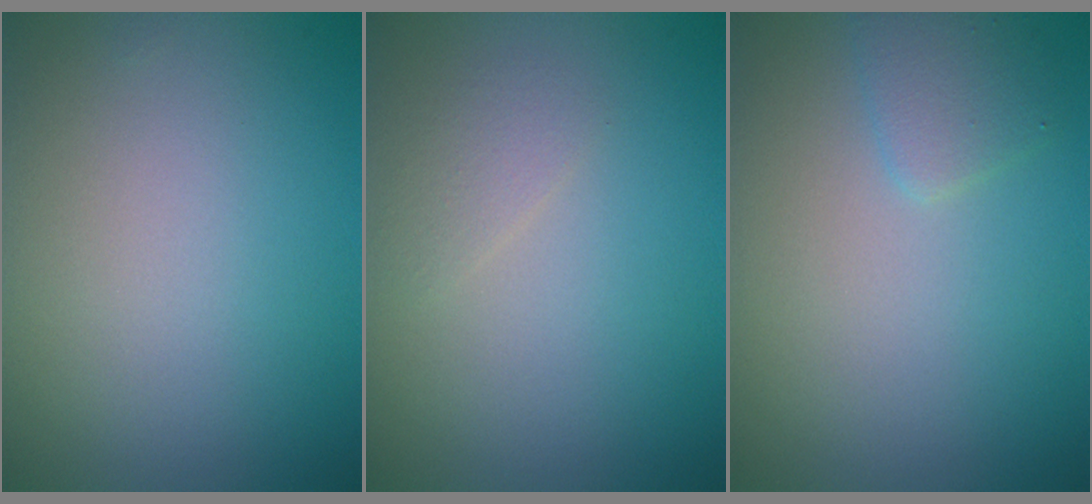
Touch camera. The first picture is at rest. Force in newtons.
{"total": 1.0, "press": 1.0, "slide": 0.1}
{"total": 1.6, "press": 1.6, "slide": 0.1}